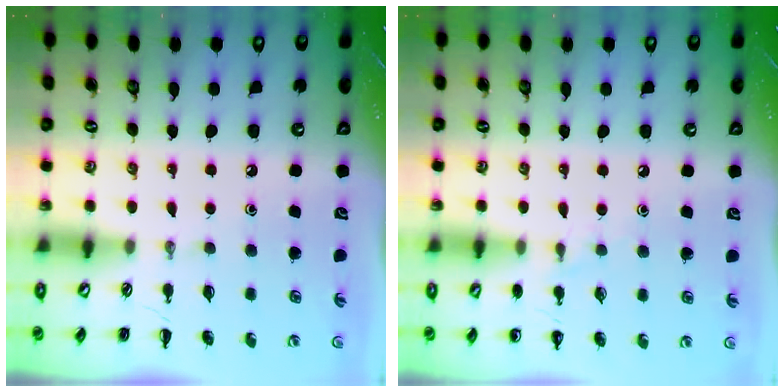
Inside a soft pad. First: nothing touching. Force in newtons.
{"total": 4.0, "press": 3.7, "slide": 1.5}